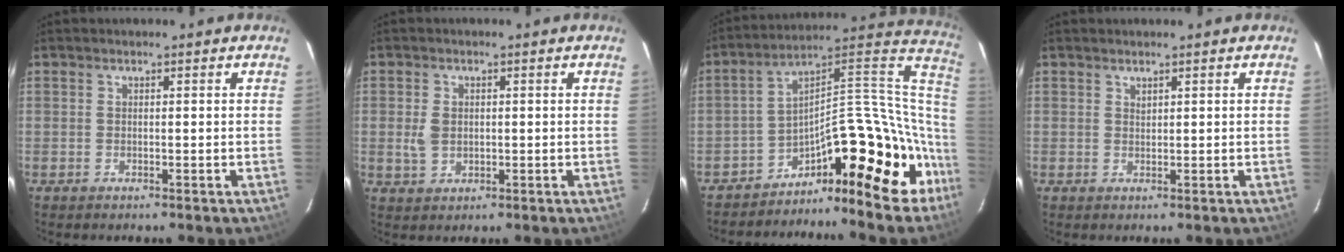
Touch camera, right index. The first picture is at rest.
{"total": 3.8, "force": [0.0, 2.9, 2.4], "torque": [-0.051, 0.002, 0.003]}
{"total": 18.2, "force": [-14.5, 7.2, 8.3], "torque": [-0.081, 0.064, -0.230]}
{"total": 0.6, "force": [0.6, 0.2, 0.1], "torque": [-0.001, 0.001, 0.012]}